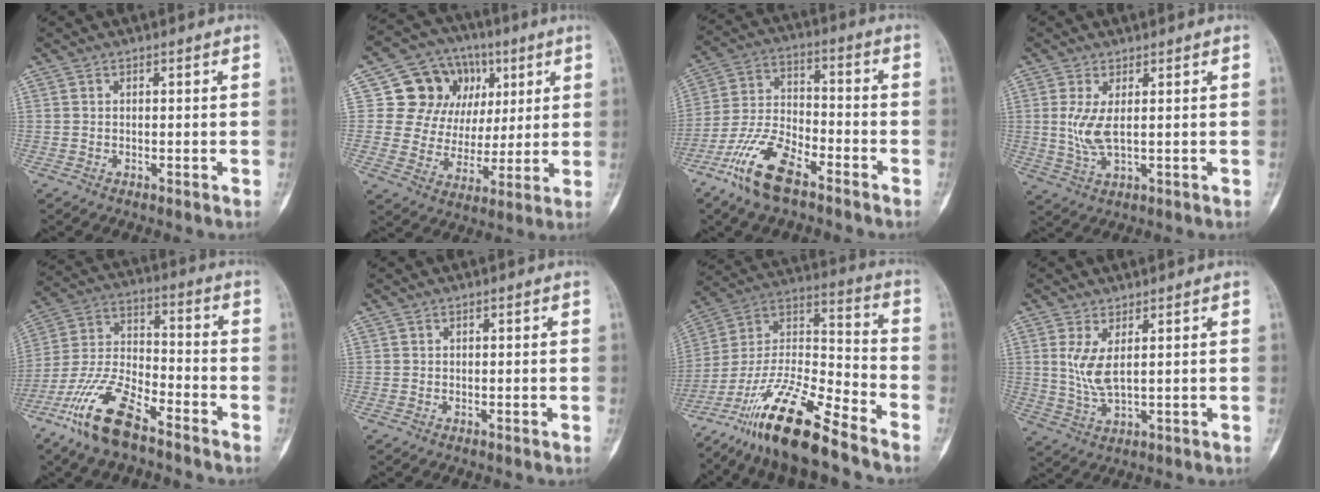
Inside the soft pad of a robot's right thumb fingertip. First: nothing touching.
{"total": 15.8, "force": [5.1, 13.5, 6.6], "torque": [-0.055, 0.011, 0.095]}
{"total": 13.1, "force": [-8.3, 5.2, 8.7], "torque": [-0.178, 0.043, -0.167]}
{"total": 5.2, "force": [0.9, 1.7, 4.9], "torque": [-0.119, -0.013, 0.024]}
{"total": 14.4, "force": [-9.6, 5.1, 9.5], "torque": [-0.197, 0.052, -0.190]}
{"total": 0.0}
{"total": 19.3, "force": [-14.1, 3.5, 12.7], "torque": [-0.245, 0.071, -0.260]}
{"total": 5.5, "force": [1.7, 1.5, 4.9], "torque": [-0.115, -0.019, 0.045]}